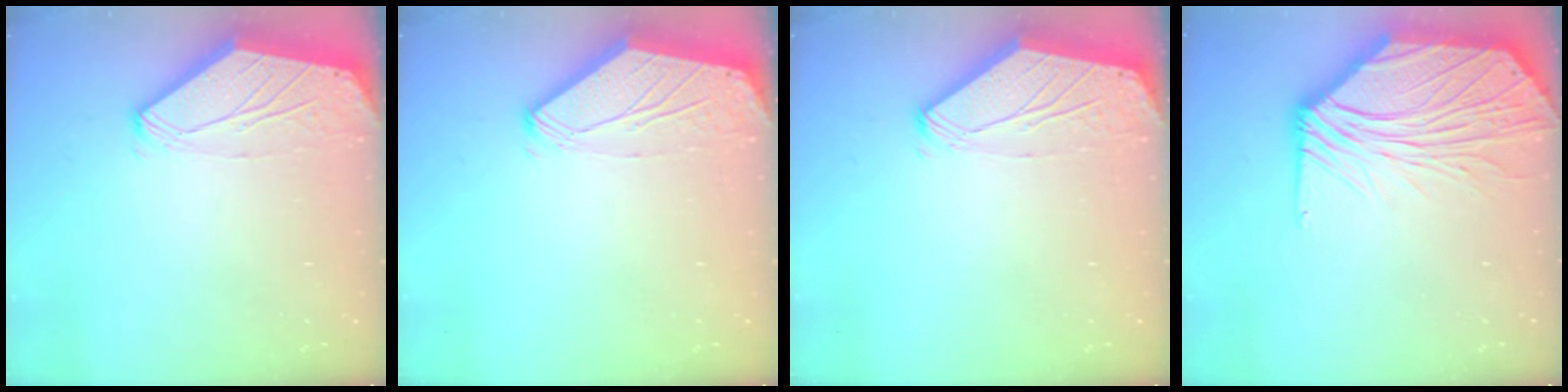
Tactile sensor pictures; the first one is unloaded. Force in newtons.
{"total": 0.0}
{"total": 0.0}
{"total": 18.9, "press": 18.6, "slide": 3.0}